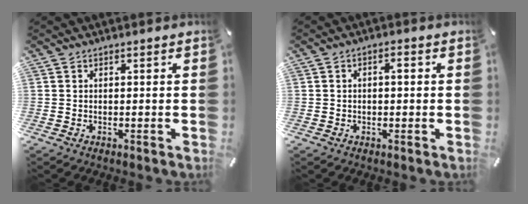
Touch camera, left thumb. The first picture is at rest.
{"total": 2.4, "force": [0.2, 1.5, 1.9], "torque": [-0.031, 0.005, -0.002]}